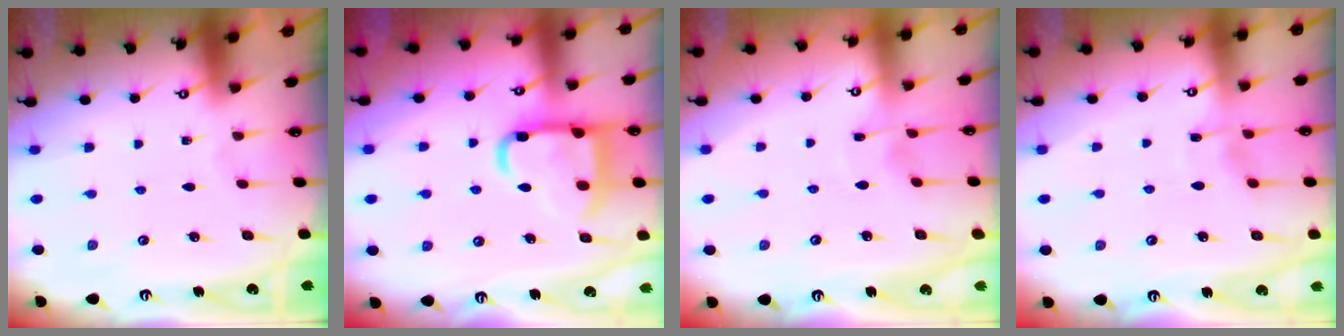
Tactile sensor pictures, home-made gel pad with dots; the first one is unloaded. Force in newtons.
{"total": 16.8, "press": 16.7, "slide": 1.6}
{"total": 2.9, "press": 2.9, "slide": 0.1}
{"total": 4.6, "press": 4.5, "slide": 0.6}